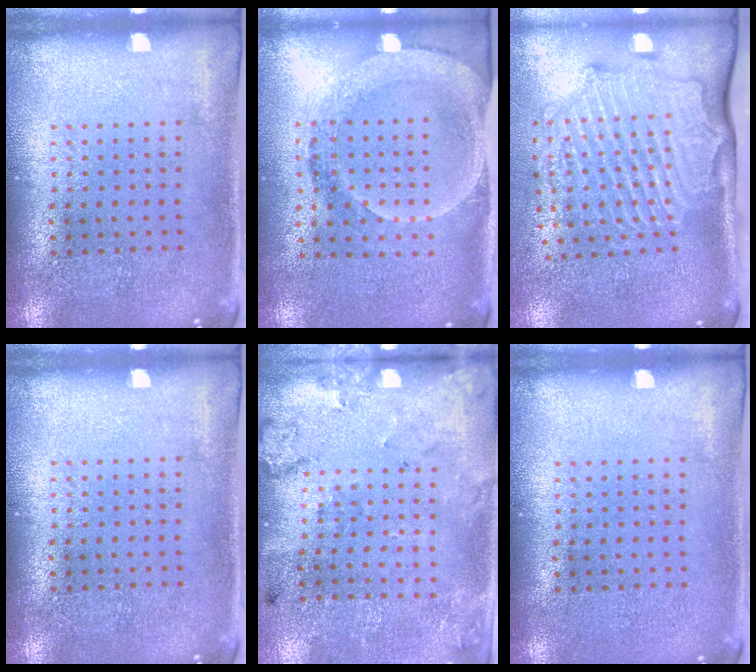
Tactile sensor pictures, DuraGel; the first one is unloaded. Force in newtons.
{"total": 1.8, "press": 1.6, "slide": 0.8}
{"total": 3.0, "press": 2.3, "slide": 2.0}
{"total": 0.0}
{"total": 2.2, "press": 1.4, "slide": 1.7}
{"total": 0.0}